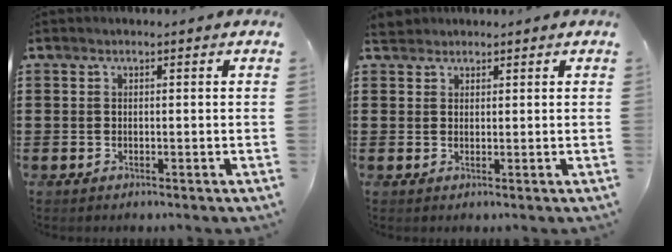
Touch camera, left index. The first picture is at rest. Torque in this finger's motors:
{"motor_torque": [0.08, 0.03, 0.05, 0.00]}